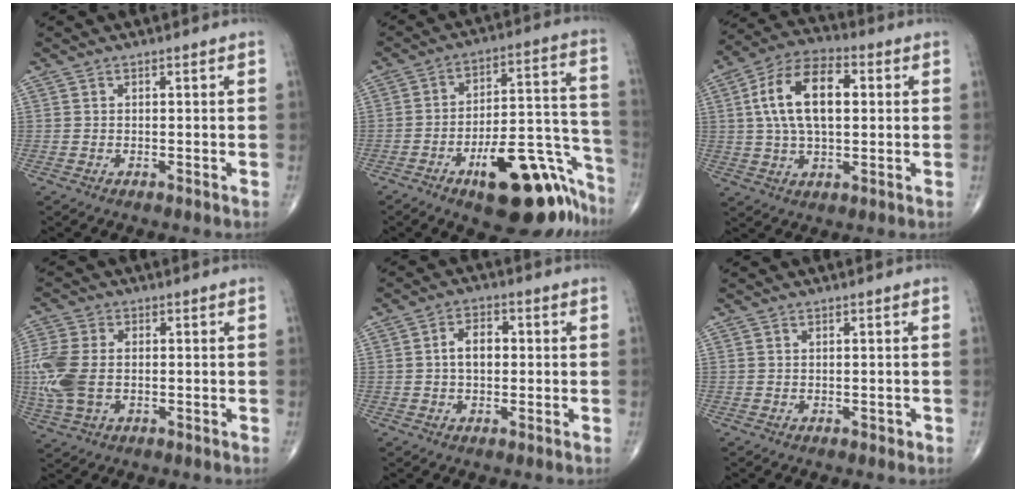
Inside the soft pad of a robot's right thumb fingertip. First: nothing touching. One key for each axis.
{"total": 21.2, "fx": -12.7, "fy": 8.2, "fz": 14.8, "tx": -0.125, "ty": 0.111, "tz": -0.180}
{"total": 14.7, "fx": 2.5, "fy": 7.9, "fz": 12.2, "tx": -0.220, "ty": 0.019, "tz": 0.042}
{"total": 11.2, "fx": -0.7, "fy": 7.1, "fz": 8.7, "tx": -0.230, "ty": 0.002, "tz": -0.012}
{"total": 5.0, "fx": 0.3, "fy": 3.2, "fz": 3.9, "tx": -0.063, "ty": 0.014, "tz": 0.000}
{"total": 0.5, "fx": -0.1, "fy": 0.4, "fz": 0.3, "tx": -0.002, "ty": 0.001, "tz": -0.002}